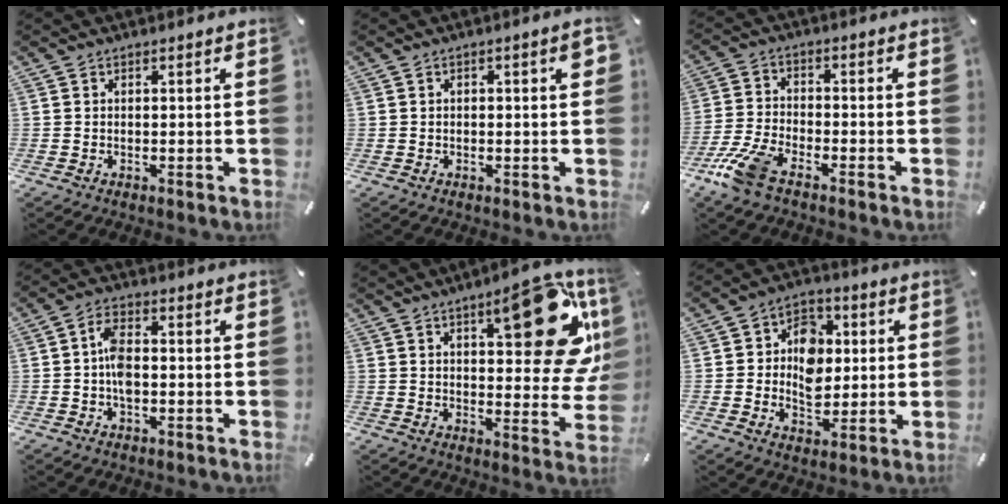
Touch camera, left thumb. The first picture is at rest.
{"total": 2.7, "force": [0.1, 0.9, 2.5], "torque": [-0.043, 0.006, 0.000]}
{"total": 9.1, "force": [-6.2, 3.5, 5.6], "torque": [-0.132, 0.014, -0.118]}
{"total": 5.7, "force": [-0.9, 3.0, 4.7], "torque": [-0.097, 0.007, -0.018]}
{"total": 24.6, "force": [10.5, 10.4, 19.7], "torque": [-0.233, -0.065, 0.161]}
{"total": 10.6, "force": [-0.2, 8.8, 6.0], "torque": [-0.090, 0.019, 0.003]}